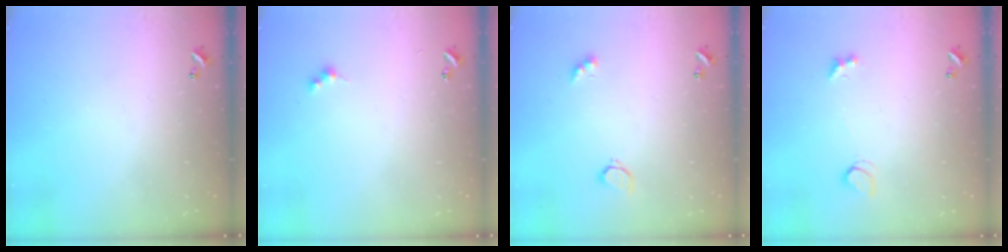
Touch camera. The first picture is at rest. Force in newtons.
{"total": 2.6, "press": 2.6, "slide": 0.5}
{"total": 2.6, "press": 2.6, "slide": 0.5}
{"total": 2.3, "press": 1.9, "slide": 1.1}